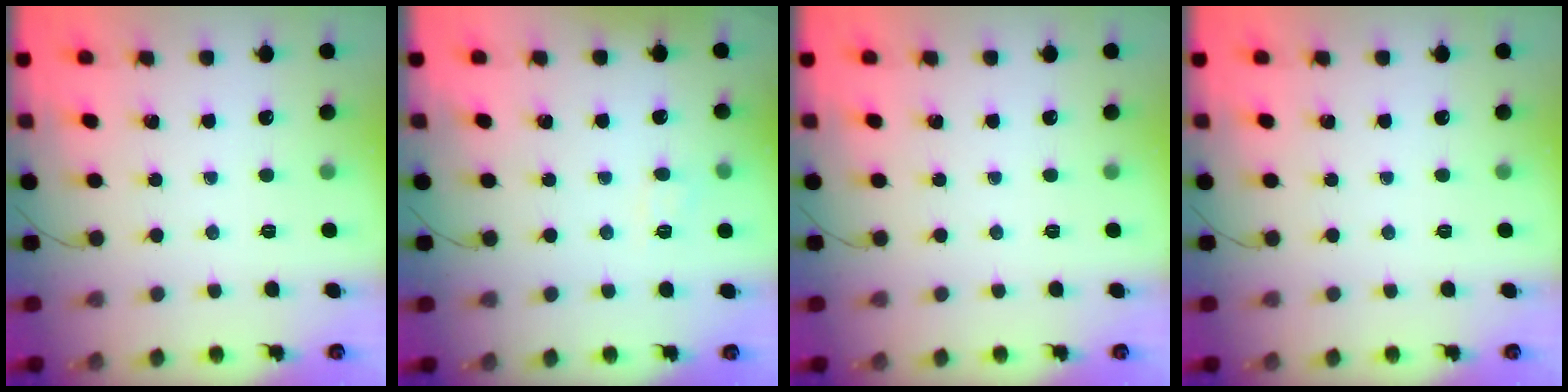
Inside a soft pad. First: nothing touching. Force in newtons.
{"total": 5.4, "press": 5.2, "slide": 1.3}
{"total": 0.0}
{"total": 0.0}